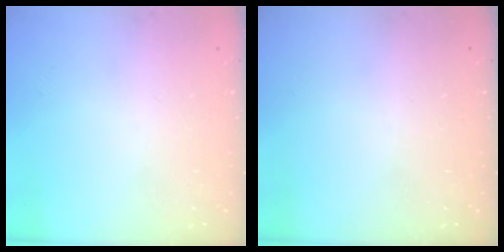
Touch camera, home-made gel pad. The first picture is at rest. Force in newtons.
{"total": 0.0}